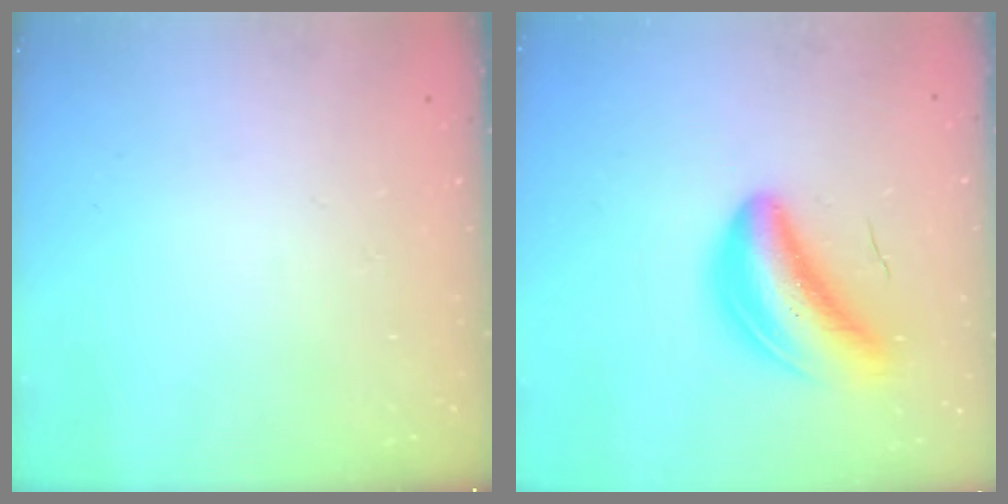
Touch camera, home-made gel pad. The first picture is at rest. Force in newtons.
{"total": 9.1, "press": 8.5, "slide": 3.2}